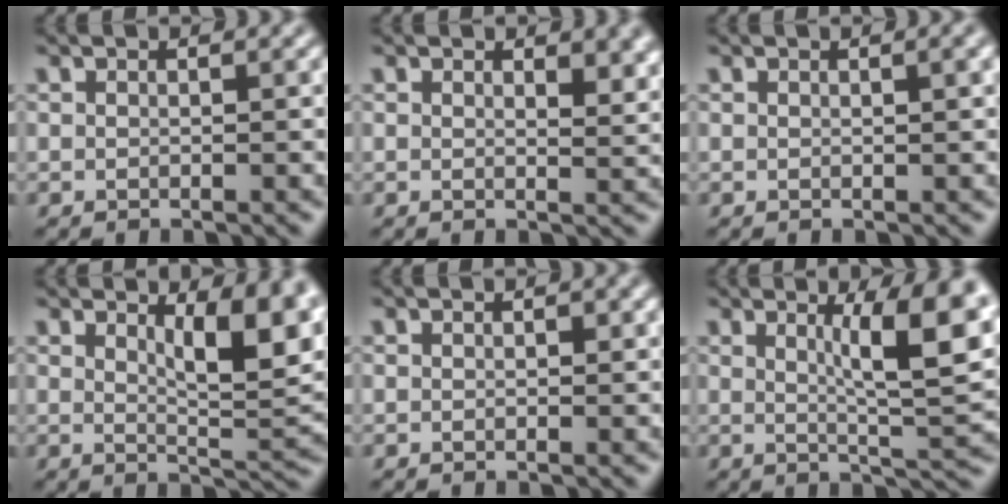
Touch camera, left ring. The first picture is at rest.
{"total": 2.8, "force": [1.5, 1.1, 2.2], "torque": [-0.028, -0.002, 0.024]}
{"total": 1.3, "force": [0.5, 0.3, 1.2], "torque": [-0.013, 0.004, 0.006]}
{"total": 6.6, "force": [2.6, 2.0, 5.7], "torque": [-0.078, -0.008, 0.044]}
{"total": 0.6, "force": [0.1, 0.2, 0.5], "torque": [-0.006, 0.001, 0.002]}
{"total": 8.2, "force": [2.5, 1.8, 7.6], "torque": [-0.097, -0.005, 0.041]}